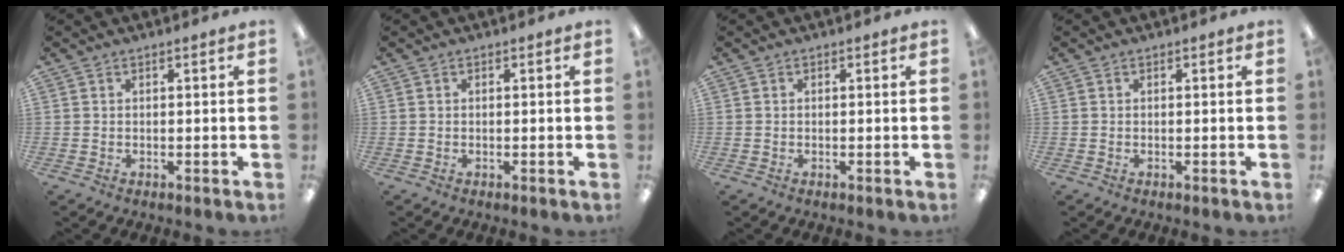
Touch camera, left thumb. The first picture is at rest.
{"total": 0.0}
{"total": 0.0}
{"total": 0.0}